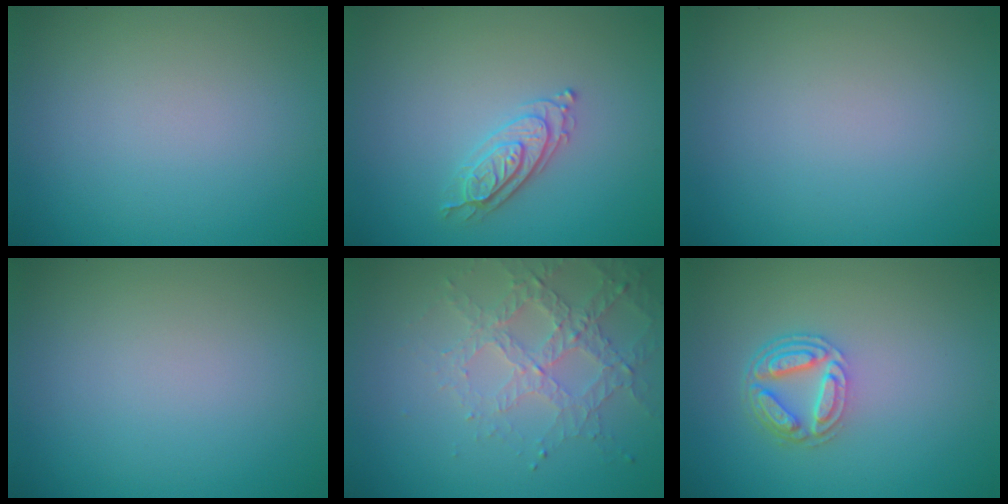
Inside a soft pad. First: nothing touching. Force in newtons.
{"total": 2.4, "press": 2.3, "slide": 0.5}
{"total": 0.0}
{"total": 0.0}
{"total": 3.1, "press": 3.1, "slide": 0.6}
{"total": 4.0, "press": 3.1, "slide": 2.6}